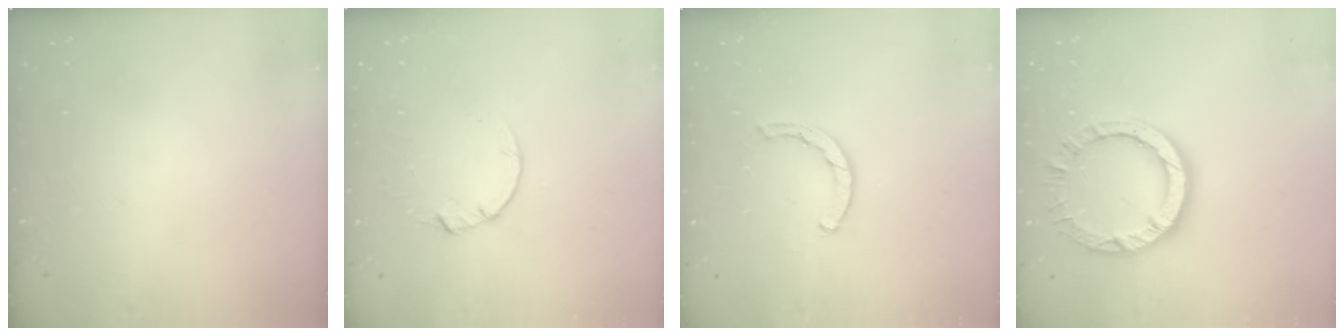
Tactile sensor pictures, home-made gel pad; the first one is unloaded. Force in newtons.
{"total": 3.5, "press": 3.5, "slide": 0.4}
{"total": 1.6, "press": 1.6, "slide": 0.1}
{"total": 9.6, "press": 9.6, "slide": 0.5}